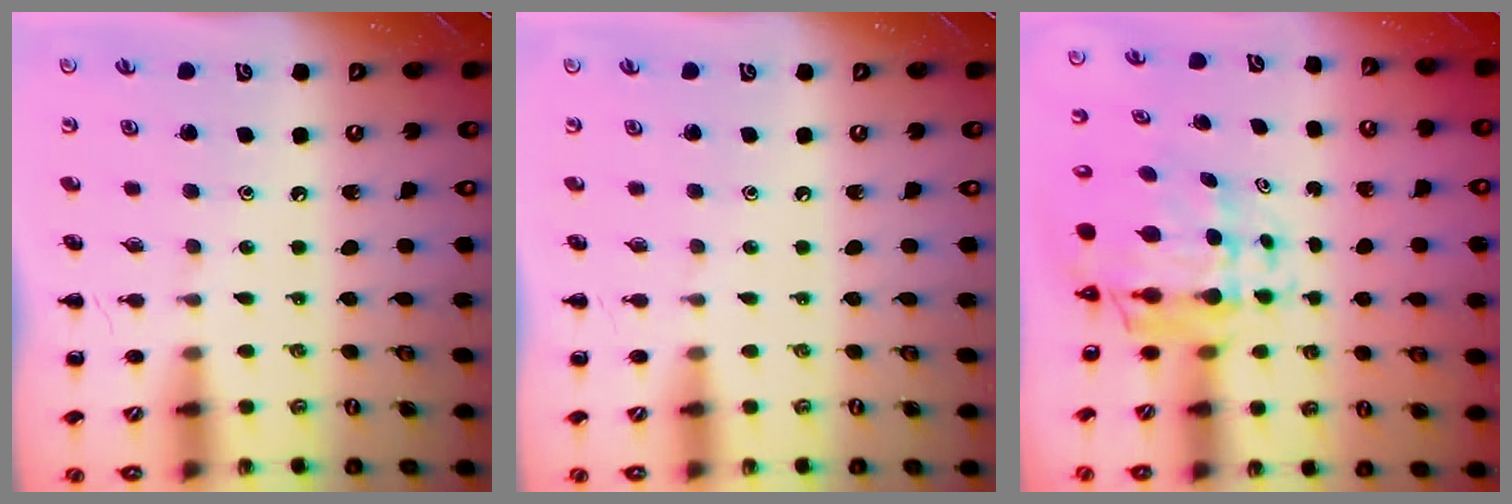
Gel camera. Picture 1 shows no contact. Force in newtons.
{"total": 0.0}
{"total": 8.1, "press": 7.7, "slide": 2.3}